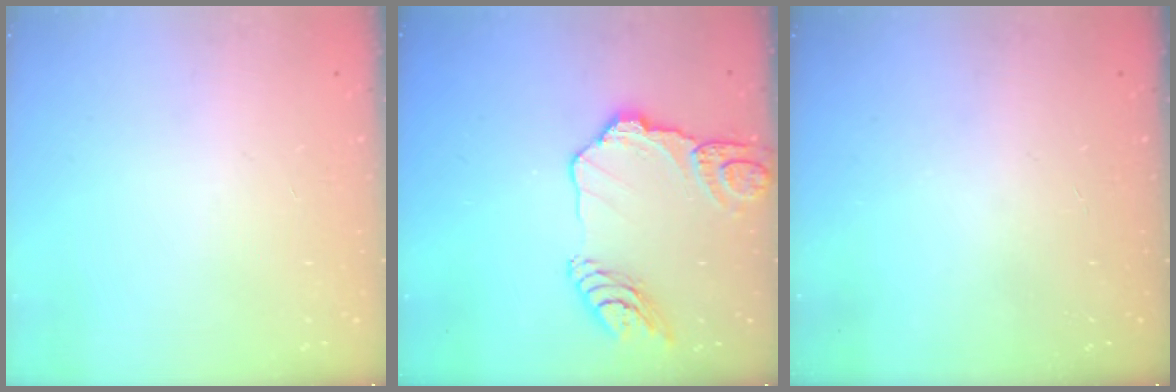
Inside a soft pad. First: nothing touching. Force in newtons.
{"total": 14.6, "press": 14.5, "slide": 1.4}
{"total": 0.0}